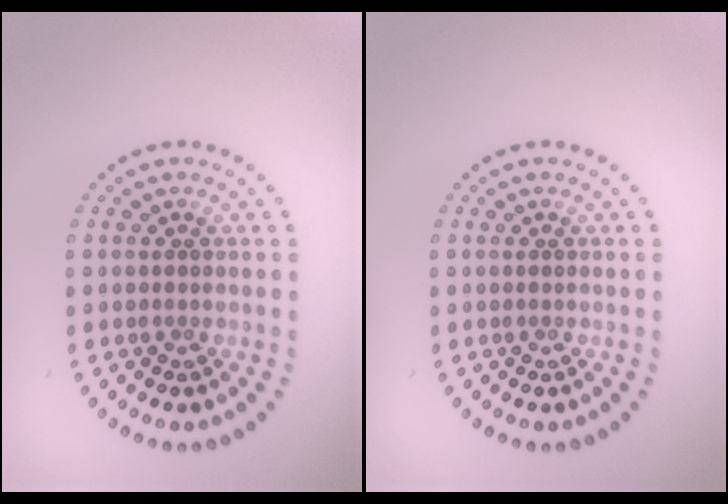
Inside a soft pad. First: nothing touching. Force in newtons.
{"total": 0.0}